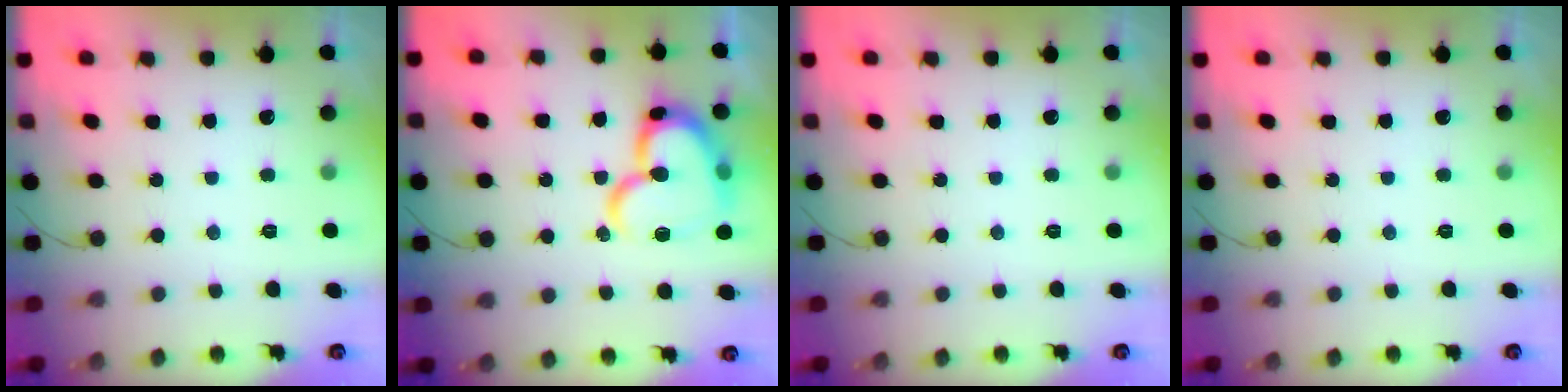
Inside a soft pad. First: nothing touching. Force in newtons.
{"total": 20.0, "press": 19.9, "slide": 2.5}
{"total": 0.0}
{"total": 0.0}